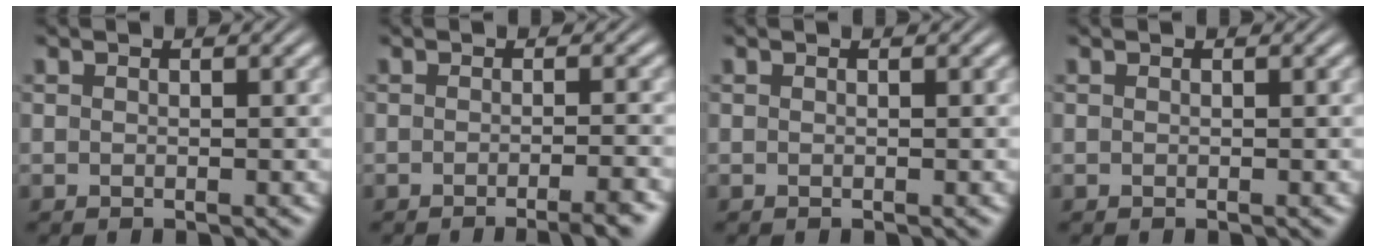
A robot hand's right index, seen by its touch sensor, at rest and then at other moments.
{"total": 2.8, "force": [-2.3, 0.0, 1.6], "torque": [-0.013, 0.005, -0.042]}
{"total": 0.0}
{"total": 0.0}